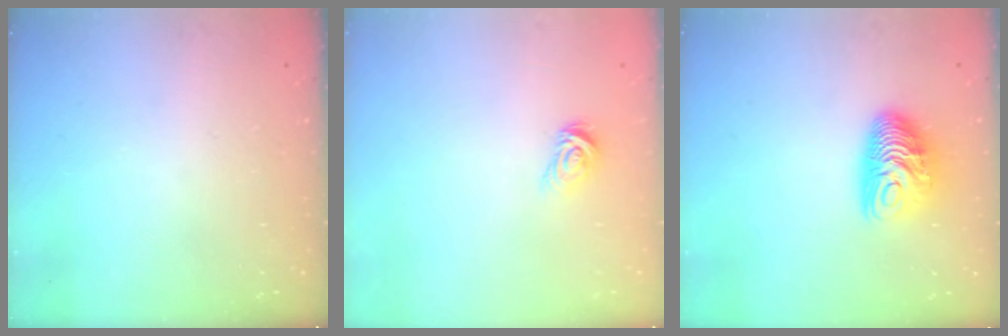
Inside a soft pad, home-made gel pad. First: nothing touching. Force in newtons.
{"total": 3.6, "press": 3.6, "slide": 0.5}
{"total": 10.4, "press": 10.4, "slide": 0.4}